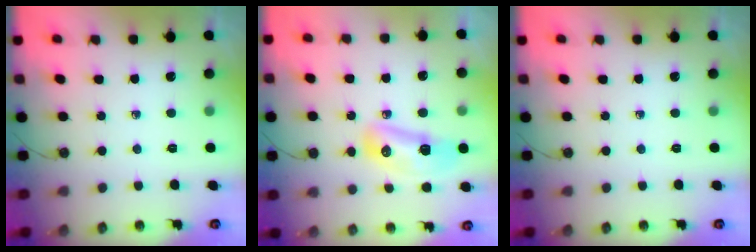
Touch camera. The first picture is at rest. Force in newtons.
{"total": 20.0, "press": 14.4, "slide": 13.8}
{"total": 0.0}